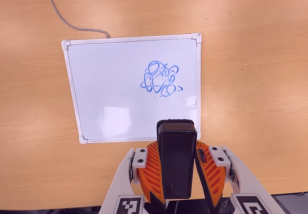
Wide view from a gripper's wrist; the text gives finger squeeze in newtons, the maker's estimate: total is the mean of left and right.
{"total": 9.1, "left": 7.7, "right": 10.5}